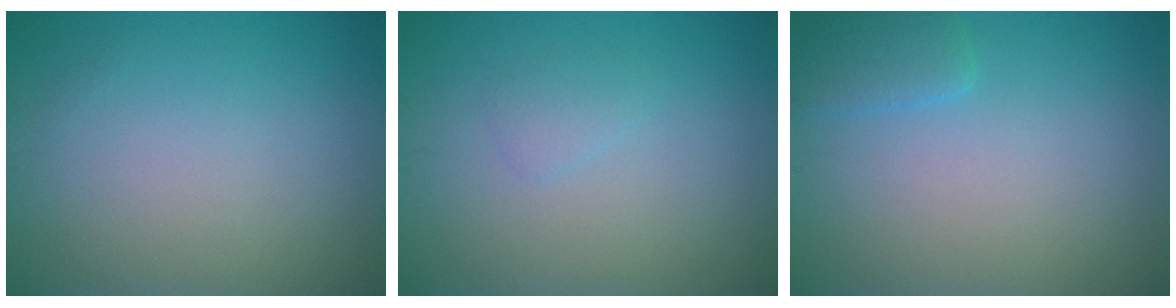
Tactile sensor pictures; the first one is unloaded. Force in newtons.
{"total": 0.9, "press": 0.9, "slide": 0.1}
{"total": 1.9, "press": 1.8, "slide": 0.3}